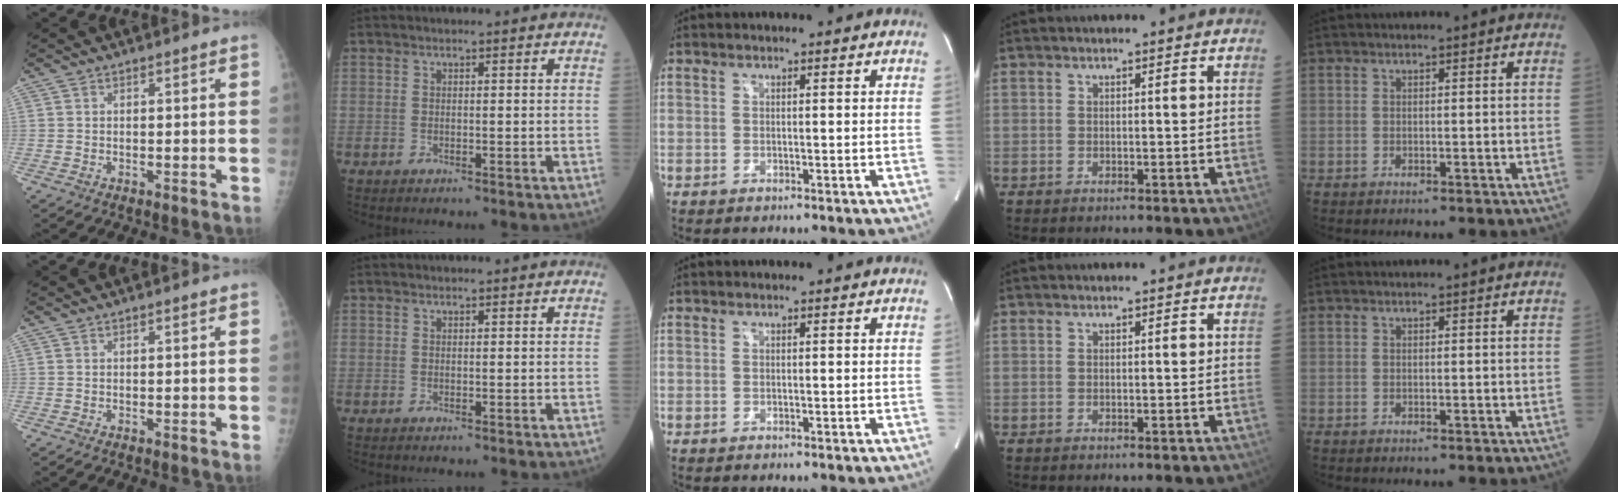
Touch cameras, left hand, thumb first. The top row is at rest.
{}